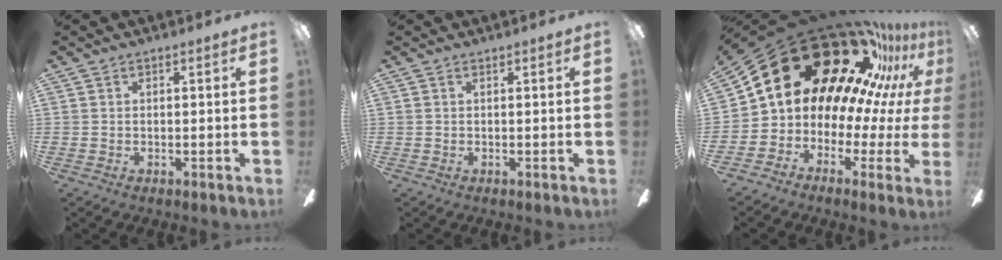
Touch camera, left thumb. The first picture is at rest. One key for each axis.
{"total": 0.0}
{"total": 26.8, "fx": 15.4, "fy": 15.3, "fz": 15.7, "tx": -0.258, "ty": -0.120, "tz": 0.296}